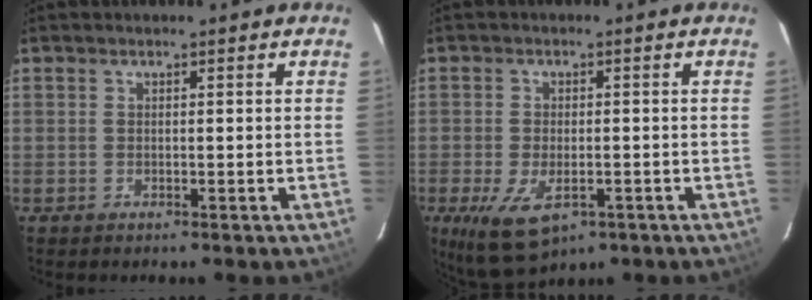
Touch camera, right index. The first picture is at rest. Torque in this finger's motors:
{"motor_torque": [0.88, -0.71, 0.53, 0.12]}